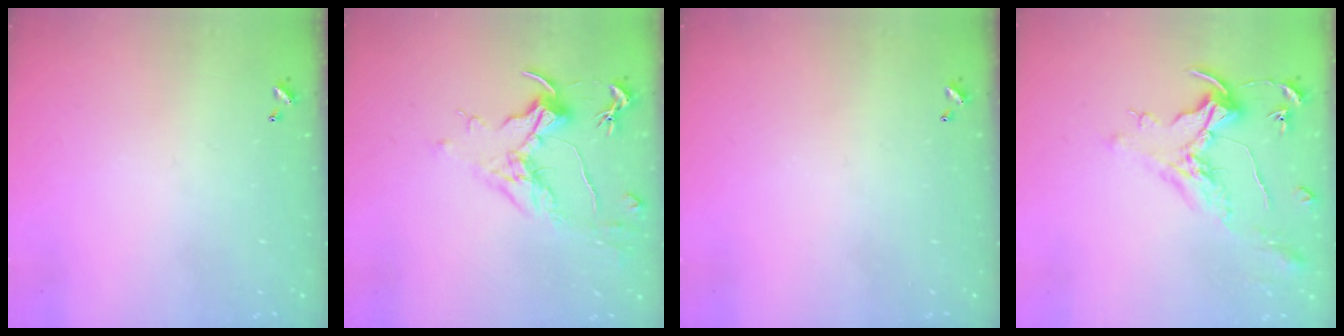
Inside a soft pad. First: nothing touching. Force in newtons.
{"total": 1.6, "press": 1.4, "slide": 0.7}
{"total": 0.0}
{"total": 1.6, "press": 1.4, "slide": 0.7}